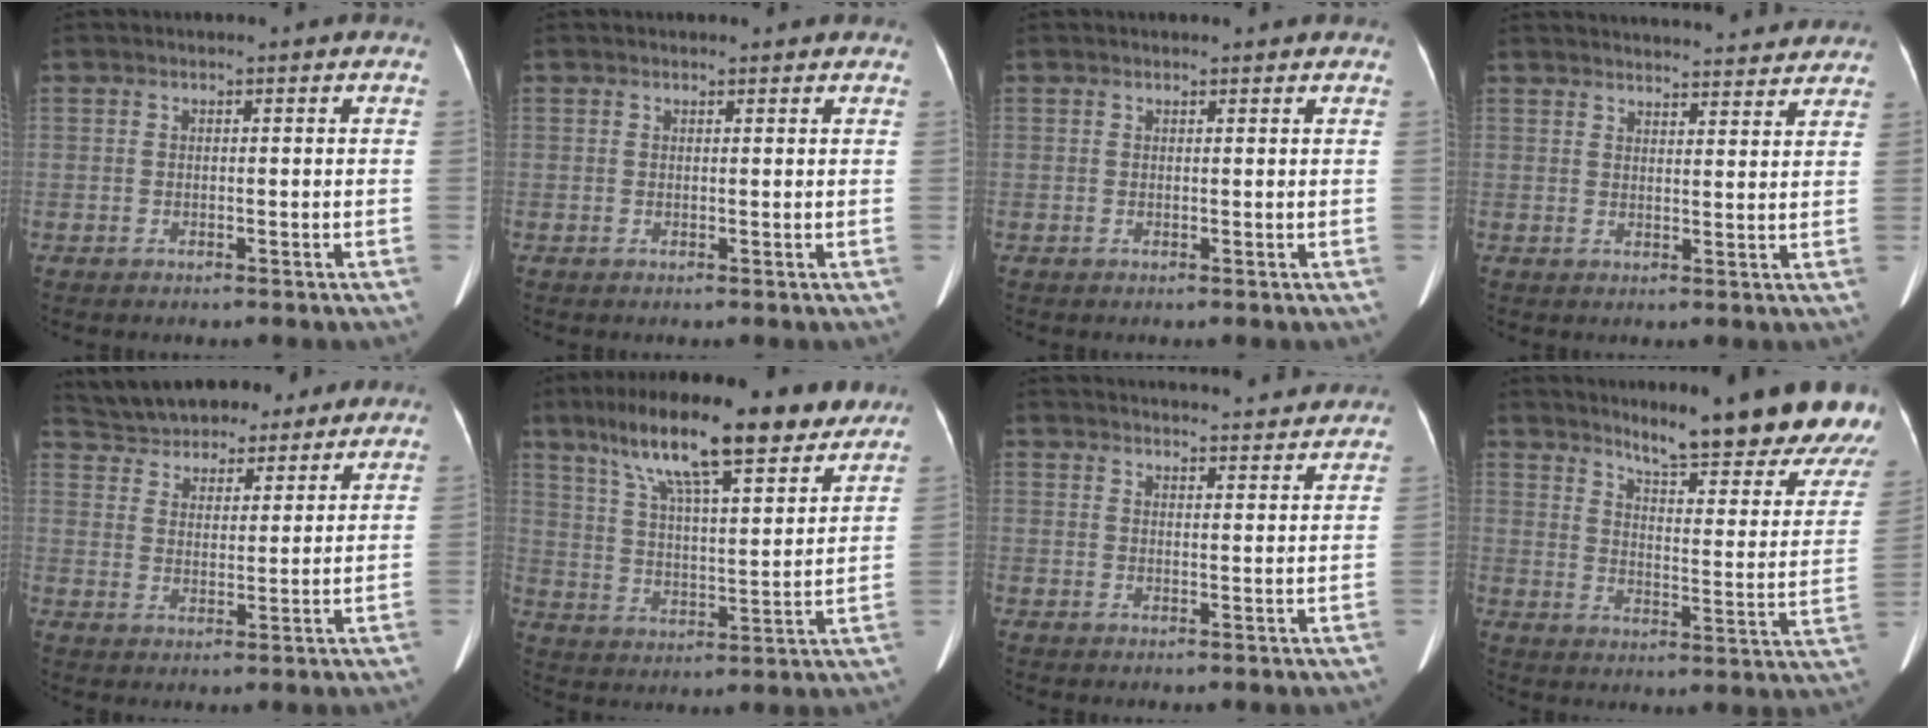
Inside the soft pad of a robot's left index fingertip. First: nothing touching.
{"total": 2.5, "force": [2.3, 0.5, 0.8], "torque": [-0.009, 0.003, 0.022]}
{"total": 2.5, "force": [2.3, 0.4, 0.8], "torque": [-0.011, 0.003, 0.024]}
{"total": 20.7, "force": [19.8, 3.0, 5.4], "torque": [-0.070, -0.002, 0.246]}
{"total": 17.7, "force": [15.6, 6.2, 5.8], "torque": [-0.115, 0.028, 0.238]}
{"total": 19.4, "force": [13.8, 3.9, 13.0], "torque": [-0.216, 0.030, 0.220]}
{"total": 21.7, "force": [20.8, 3.0, 5.7], "torque": [-0.079, -0.005, 0.260]}
{"total": 22.4, "force": [19.8, 1.3, 10.3], "torque": [-0.135, -0.109, 0.247]}